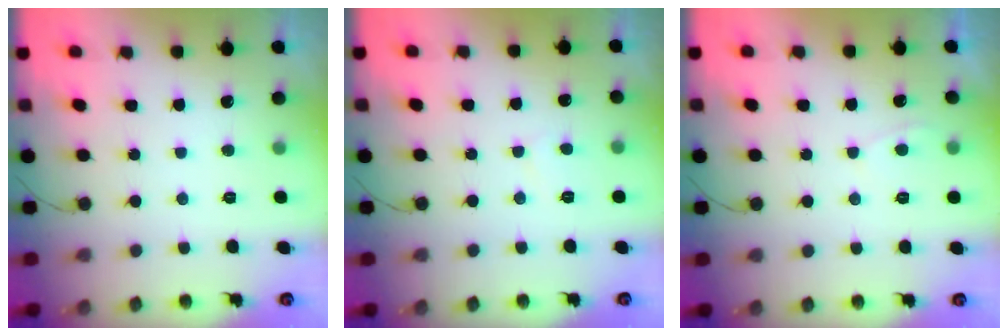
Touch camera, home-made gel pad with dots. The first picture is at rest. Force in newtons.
{"total": 2.5, "press": 2.5, "slide": 0.3}
{"total": 2.7, "press": 2.7, "slide": 0.2}